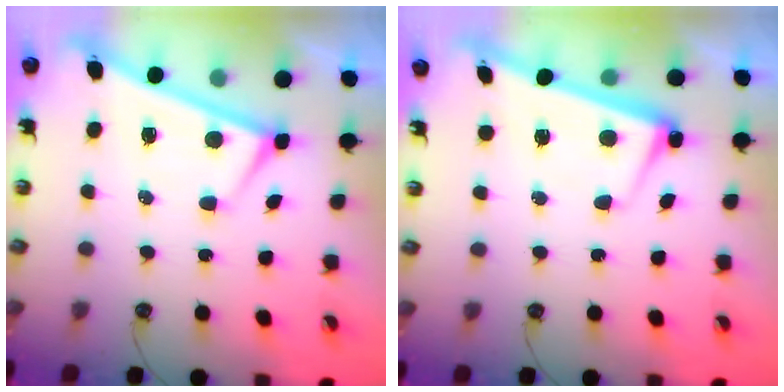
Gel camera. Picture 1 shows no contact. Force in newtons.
{"total": 2.5, "press": 2.4, "slide": 0.5}